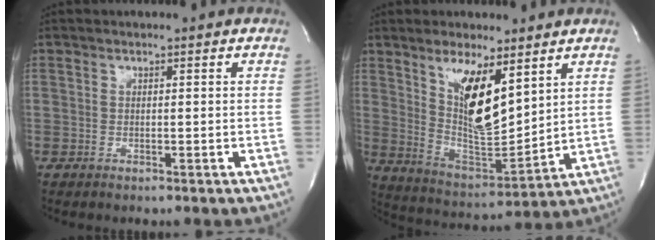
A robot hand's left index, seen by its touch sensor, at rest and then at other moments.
{"total": 11.4, "force": [5.5, 3.1, 9.5], "torque": [-0.181, -0.015, 0.109]}